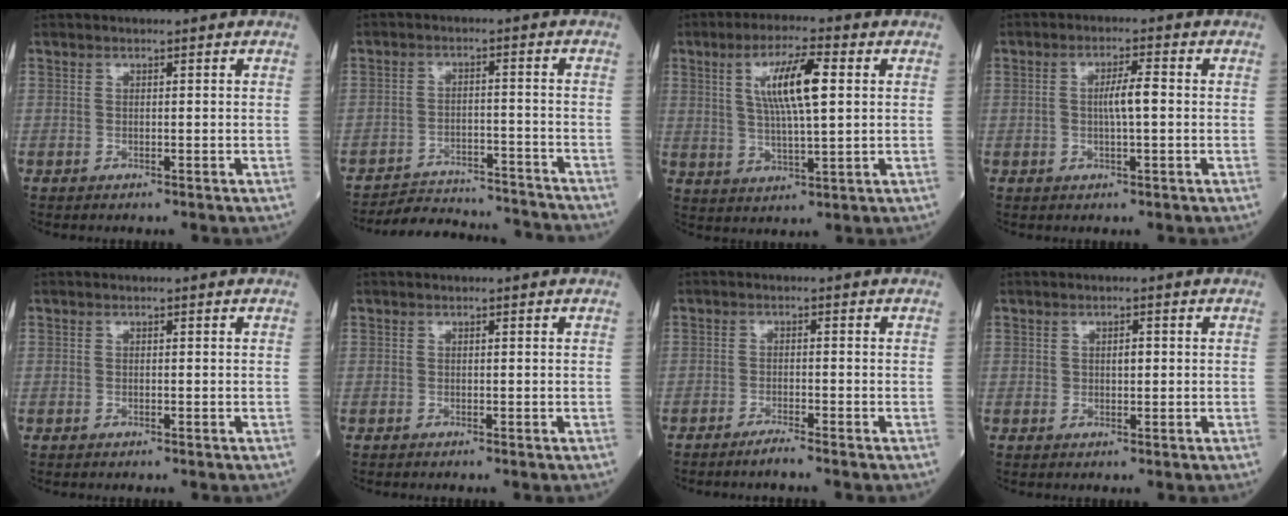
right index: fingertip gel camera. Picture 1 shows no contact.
{"total": 12.7, "force": [-12.5, 1.8, 1.5], "torque": [-0.018, 0.013, -0.175]}
{"total": 9.7, "force": [2.5, 1.4, 9.2], "torque": [-0.173, 0.008, 0.047]}
{"total": 4.0, "force": [0.0, 0.5, 4.0], "torque": [-0.074, 0.006, -0.001]}
{"total": 0.0}
{"total": 0.0}
{"total": 2.1, "force": [-1.9, -0.4, 1.0], "torque": [-0.022, -0.002, -0.038]}
{"total": 1.5, "force": [0.2, 0.8, 1.3], "torque": [-0.019, 0.001, 0.003]}